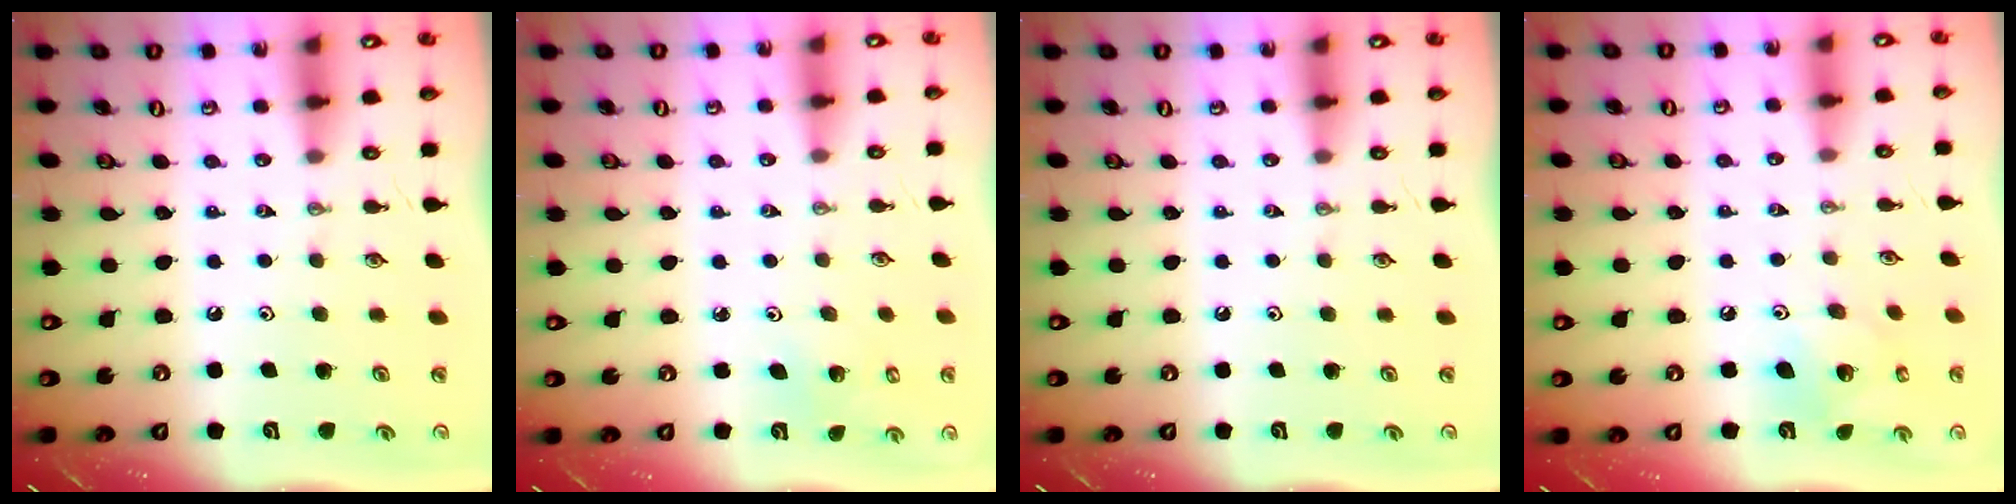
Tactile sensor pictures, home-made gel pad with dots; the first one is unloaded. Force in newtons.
{"total": 2.0, "press": 2.0, "slide": 0.2}
{"total": 0.0}
{"total": 8.5, "press": 8.4, "slide": 0.6}